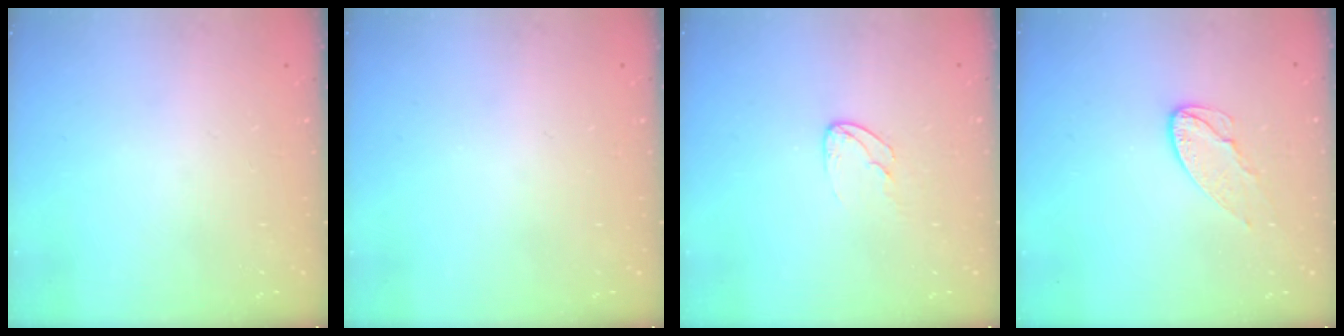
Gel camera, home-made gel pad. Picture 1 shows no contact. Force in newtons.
{"total": 0.0}
{"total": 5.6, "press": 5.5, "slide": 0.6}
{"total": 7.6, "press": 7.6, "slide": 0.2}